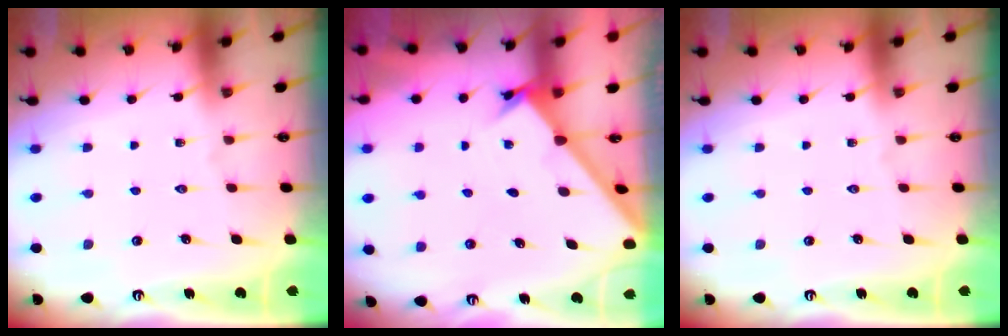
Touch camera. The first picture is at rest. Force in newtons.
{"total": 1.6, "press": 1.6, "slide": 0.2}
{"total": 0.0}